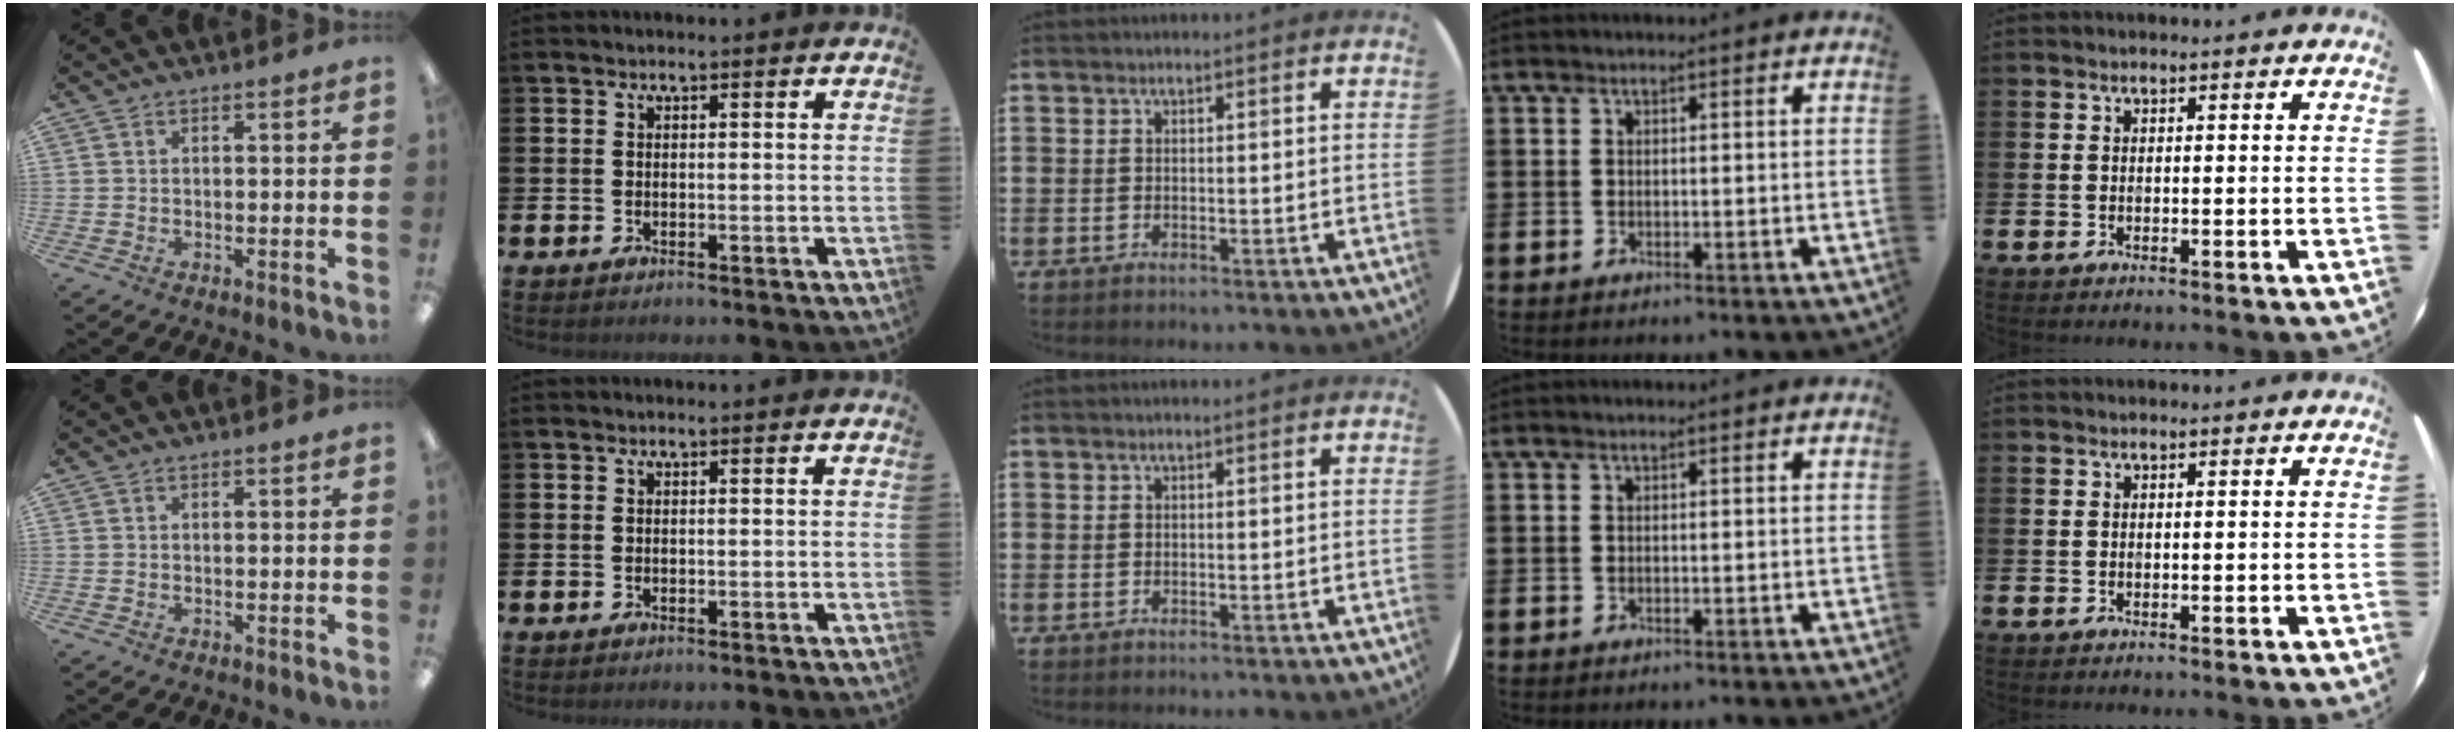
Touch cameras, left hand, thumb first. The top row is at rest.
{}